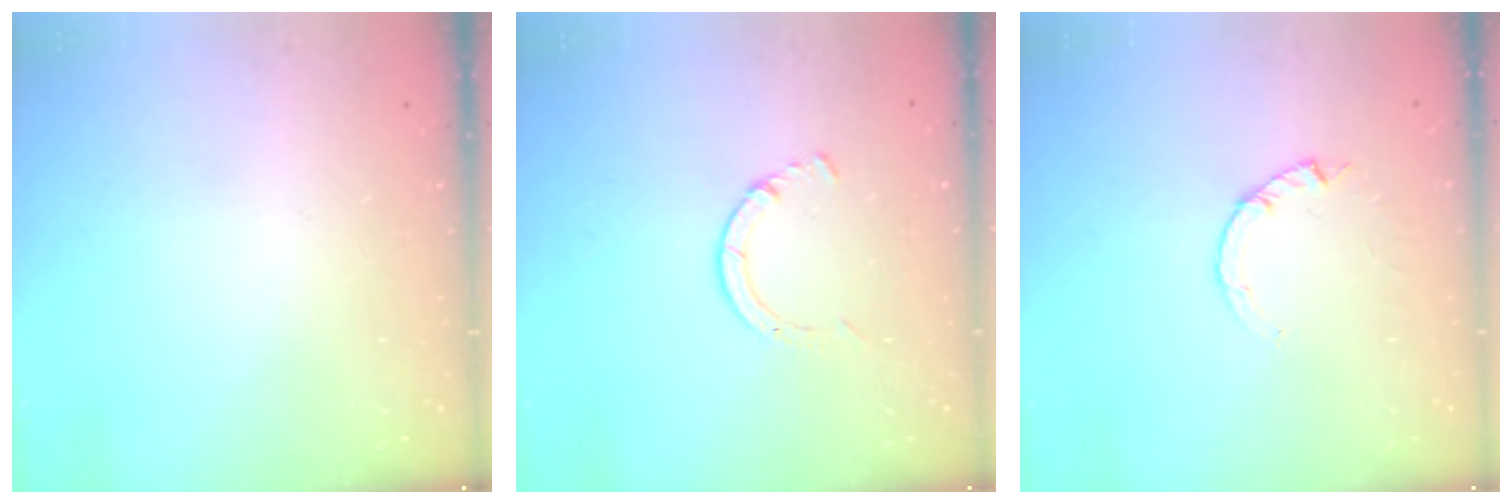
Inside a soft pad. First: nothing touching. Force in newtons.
{"total": 2.8, "press": 2.8, "slide": 0.4}
{"total": 0.9, "press": 0.8, "slide": 0.2}